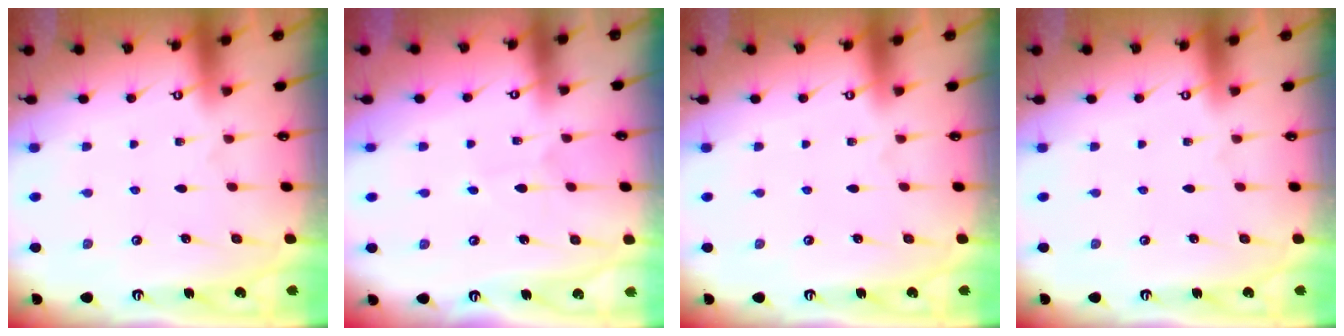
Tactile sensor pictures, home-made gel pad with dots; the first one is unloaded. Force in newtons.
{"total": 3.8, "press": 3.8, "slide": 0.5}
{"total": 0.0}
{"total": 0.0}